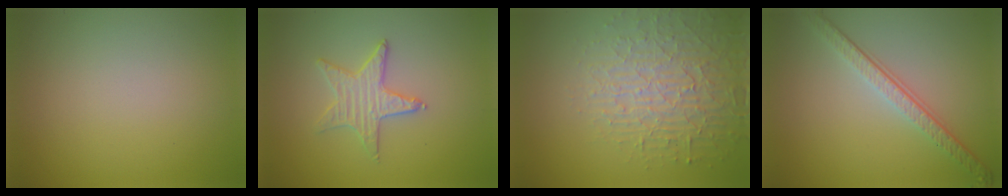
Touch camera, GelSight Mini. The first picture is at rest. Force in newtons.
{"total": 1.9, "press": 1.9, "slide": 0.2}
{"total": 4.2, "press": 4.1, "slide": 0.9}
{"total": 3.8, "press": 2.8, "slide": 2.7}